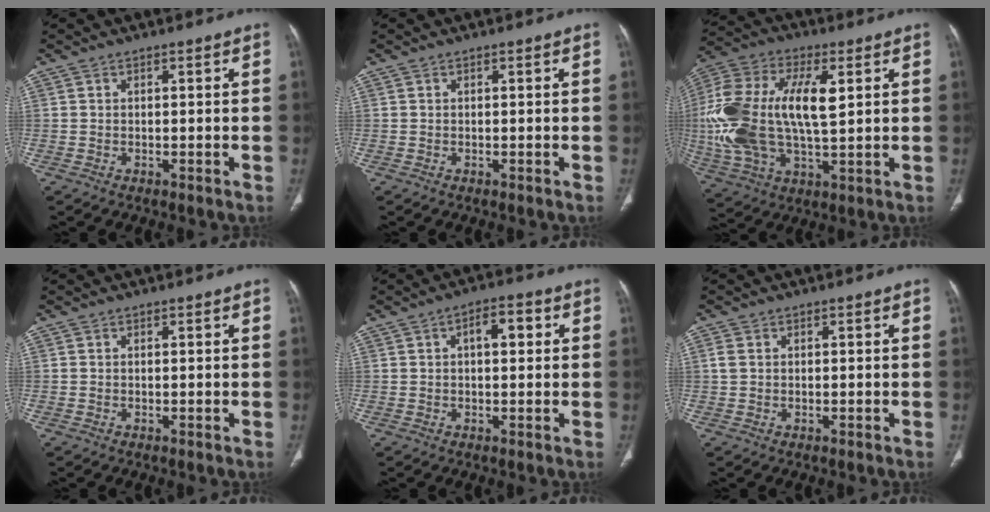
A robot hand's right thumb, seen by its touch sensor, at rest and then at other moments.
{"total": 0.0}
{"total": 22.0, "force": [2.8, 10.8, 19.0], "torque": [-0.410, 0.006, 0.048]}
{"total": 0.0}
{"total": 4.8, "force": [1.1, 2.3, 4.1], "torque": [-0.050, 0.011, 0.012]}
{"total": 1.7, "force": [0.3, 1.3, 1.0], "torque": [-0.027, 0.003, 0.006]}